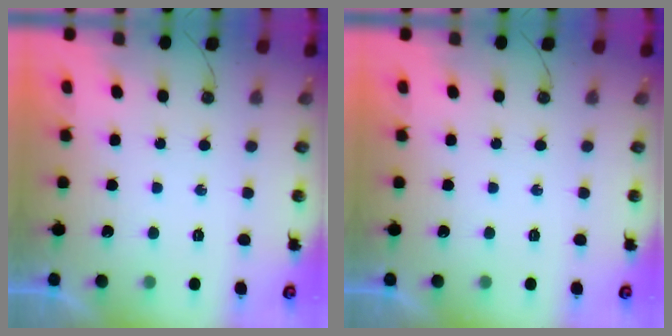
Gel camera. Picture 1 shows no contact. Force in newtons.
{"total": 0.0}